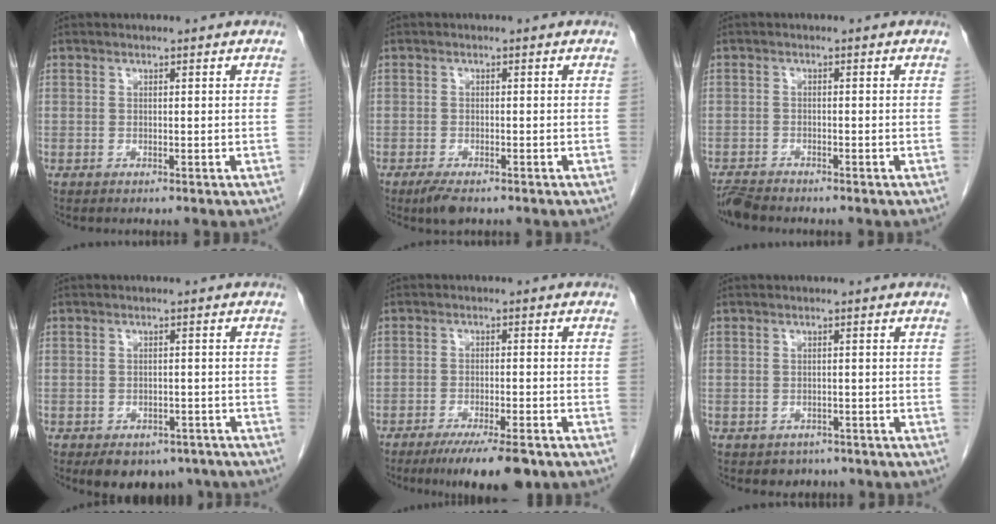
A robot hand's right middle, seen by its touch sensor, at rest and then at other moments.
{"total": 3.3, "force": [-2.3, 0.9, 2.1], "torque": [-0.043, -0.007, -0.038]}
{"total": 3.4, "force": [-3.3, 0.3, 1.0], "torque": [-0.017, -0.015, -0.061]}
{"total": 7.5, "force": [-5.5, 4.3, 2.8], "torque": [-0.031, 0.006, -0.071]}
{"total": 9.2, "force": [-6.8, 1.1, 6.2], "torque": [-0.091, -0.019, -0.102]}
{"total": 2.6, "force": [-2.0, 1.7, 0.2], "torque": [-0.013, 0.003, -0.025]}